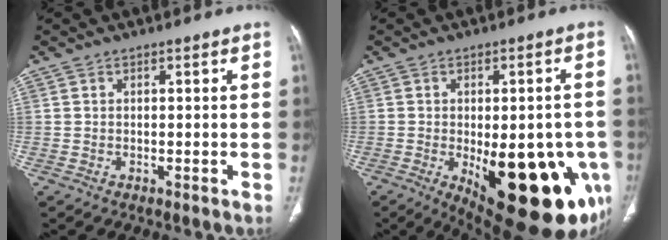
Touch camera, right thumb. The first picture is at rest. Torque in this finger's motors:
{"motor_torque": [2.23, 2.77, 2.24, -0.52, 0.55]}